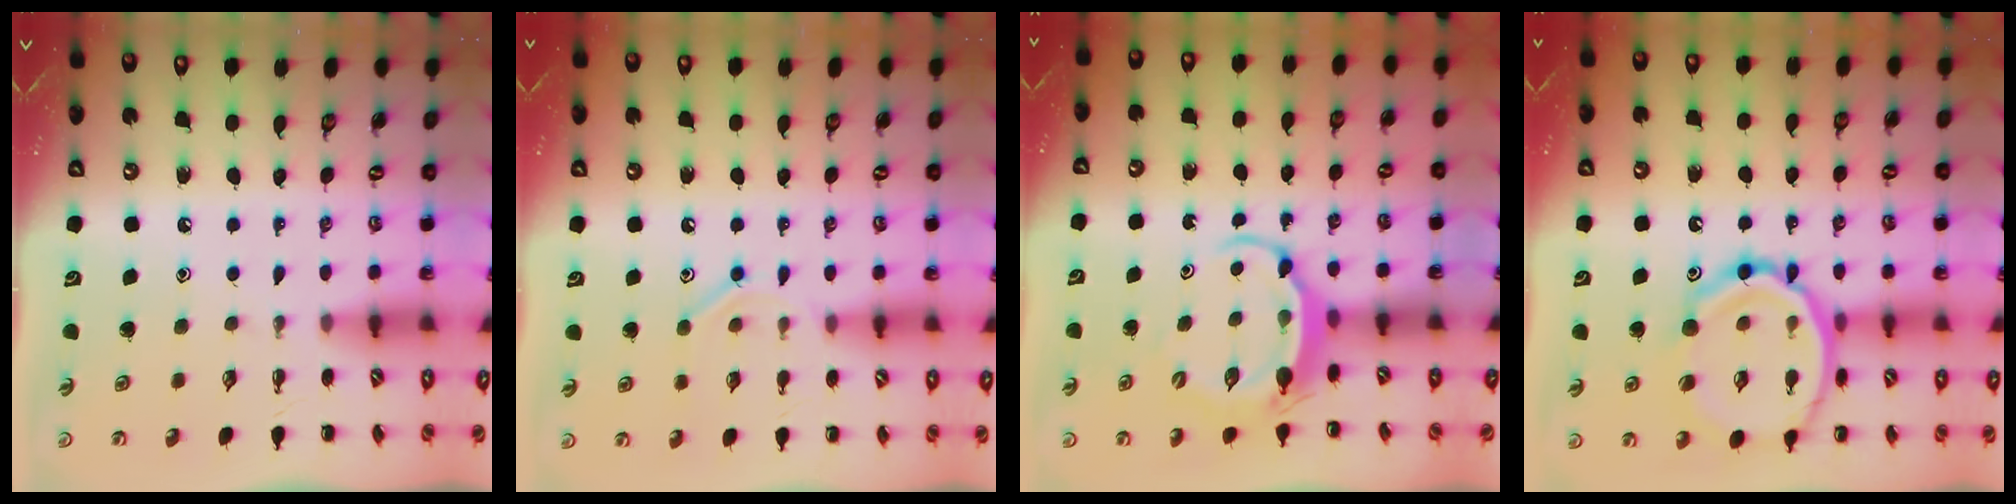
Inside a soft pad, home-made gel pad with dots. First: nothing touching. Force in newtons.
{"total": 7.8, "press": 7.8, "slide": 1.1}
{"total": 5.3, "press": 5.2, "slide": 0.9}
{"total": 19.7, "press": 19.5, "slide": 2.5}